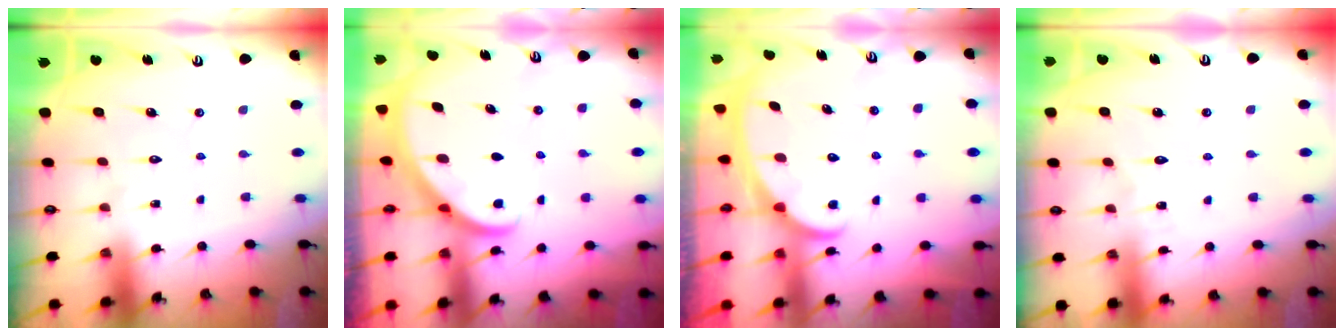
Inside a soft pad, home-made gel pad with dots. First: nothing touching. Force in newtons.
{"total": 2.7, "press": 2.7, "slide": 0.2}
{"total": 2.3, "press": 2.3, "slide": 0.4}
{"total": 2.2, "press": 2.1, "slide": 0.3}